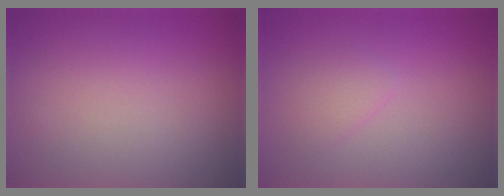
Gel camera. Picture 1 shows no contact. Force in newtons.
{"total": 1.3, "press": 1.3, "slide": 0.1}